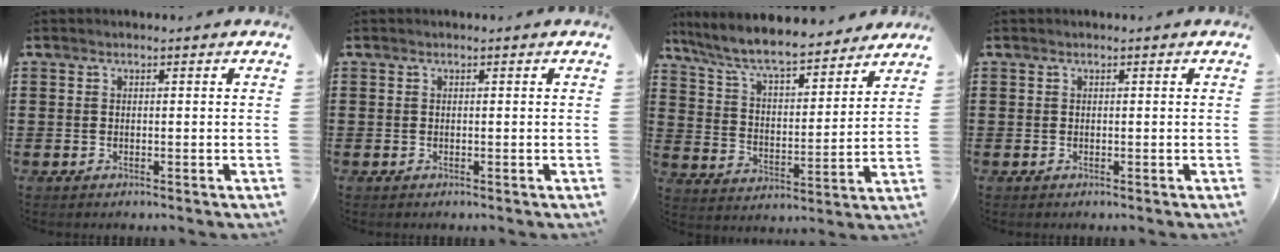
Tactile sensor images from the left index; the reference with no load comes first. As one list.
[{"total": 0.0}, {"total": 8.6, "force": [7.8, 1.1, 3.6], "torque": [-0.101, -0.043, 0.132]}, {"total": 0.0}]